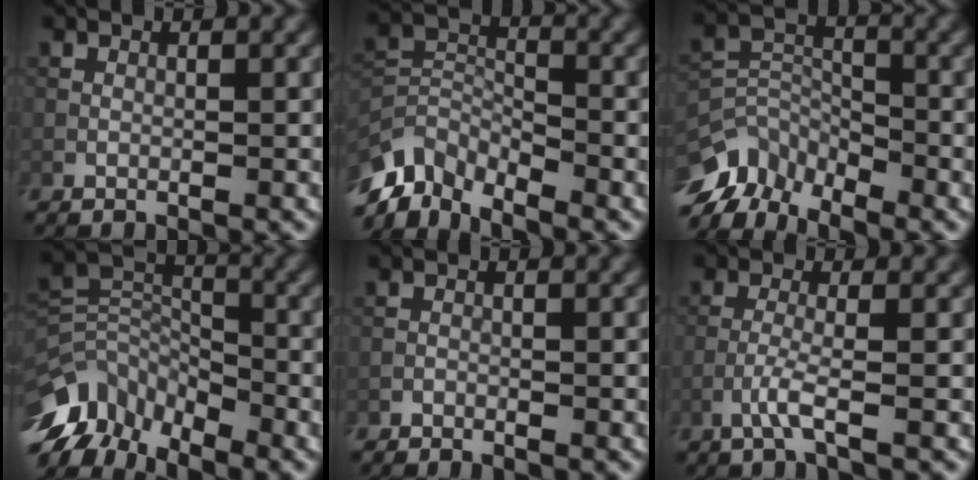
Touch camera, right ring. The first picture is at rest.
{"total": 5.8, "force": [-4.8, 2.6, 2.1], "torque": [-0.039, -0.005, -0.103]}
{"total": 6.9, "force": [-5.7, 3.2, 2.2], "torque": [-0.036, -0.006, -0.118]}
{"total": 9.1, "force": [-6.8, 4.7, 3.7], "torque": [-0.076, 0.006, -0.134]}
{"total": 0.8, "force": [-0.7, 0.2, 0.0], "torque": [-0.001, 0.000, -0.017]}
{"total": 2.2, "force": [-1.1, 0.1, 1.8], "torque": [-0.039, 0.005, -0.034]}